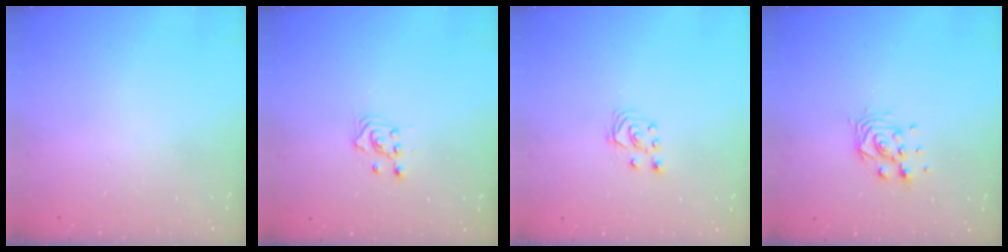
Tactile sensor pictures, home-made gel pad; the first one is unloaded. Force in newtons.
{"total": 2.4, "press": 2.2, "slide": 0.8}
{"total": 2.8, "press": 2.7, "slide": 0.7}
{"total": 8.3, "press": 8.3, "slide": 0.5}